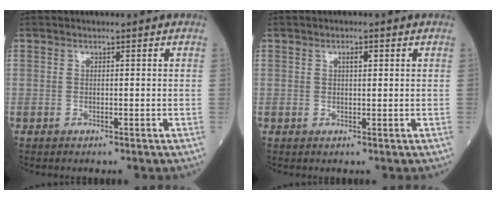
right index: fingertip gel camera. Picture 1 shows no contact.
{"total": 1.4, "force": [0.6, 0.4, 1.2], "torque": [-0.020, 0.001, 0.007]}